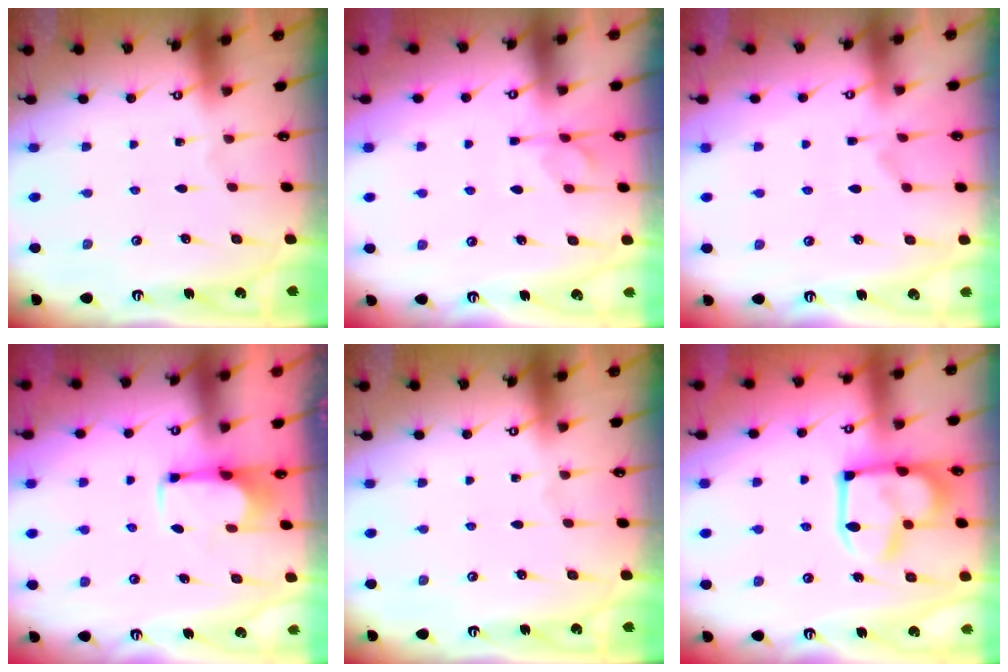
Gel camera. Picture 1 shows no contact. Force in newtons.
{"total": 3.0, "press": 2.7, "slide": 1.3}
{"total": 1.1, "press": 0.7, "slide": 0.9}
{"total": 2.8, "press": 2.6, "slide": 1.0}
{"total": 0.0}
{"total": 15.3, "press": 15.2, "slide": 1.3}